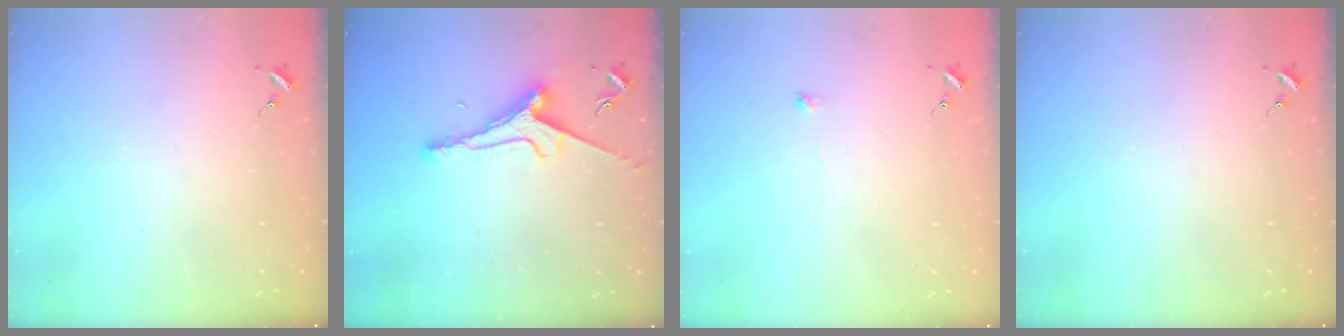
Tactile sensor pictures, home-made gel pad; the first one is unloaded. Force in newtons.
{"total": 8.0, "press": 8.0, "slide": 0.9}
{"total": 4.6, "press": 4.6, "slide": 0.4}
{"total": 0.0}